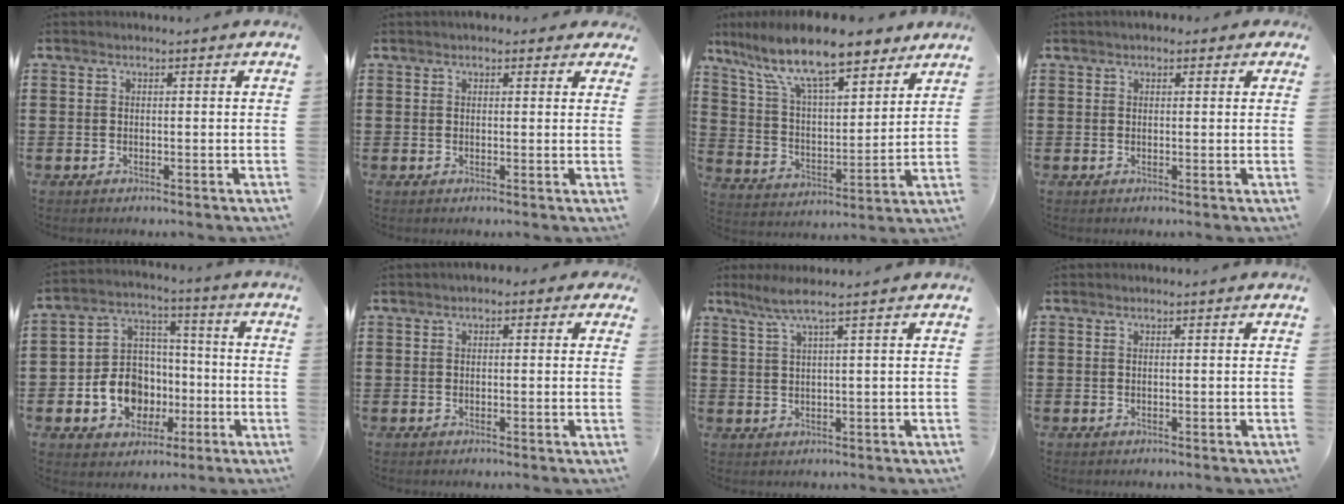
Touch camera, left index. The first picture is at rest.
{"total": 1.6, "force": [1.2, 0.9, 0.6], "torque": [-0.015, 0.009, 0.022]}
{"total": 13.2, "force": [10.3, 2.9, 7.7], "torque": [-0.186, -0.041, 0.180]}
{"total": 1.3, "force": [0.8, 0.9, 0.6], "torque": [-0.014, 0.008, 0.014]}
{"total": 10.1, "force": [-3.0, 8.8, 3.9], "torque": [-0.112, 0.020, -0.049]}
{"total": 1.2, "force": [0.0, 0.9, 0.9], "torque": [-0.019, 0.008, -0.002]}
{"total": 3.8, "force": [2.2, -0.3, 3.1], "torque": [-0.068, 0.001, 0.038]}
{"total": 0.0}